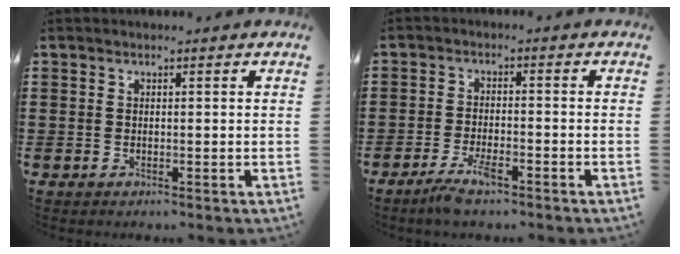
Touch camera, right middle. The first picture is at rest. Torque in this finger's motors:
{"motor_torque": [-0.06, -0.05, 0.19, 0.06]}